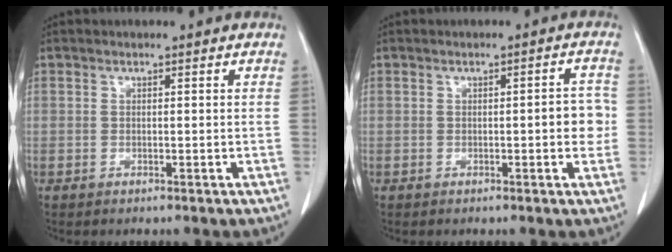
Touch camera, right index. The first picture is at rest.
{"total": 3.3, "force": [-0.4, 0.9, 3.2], "torque": [-0.033, 0.004, -0.008]}